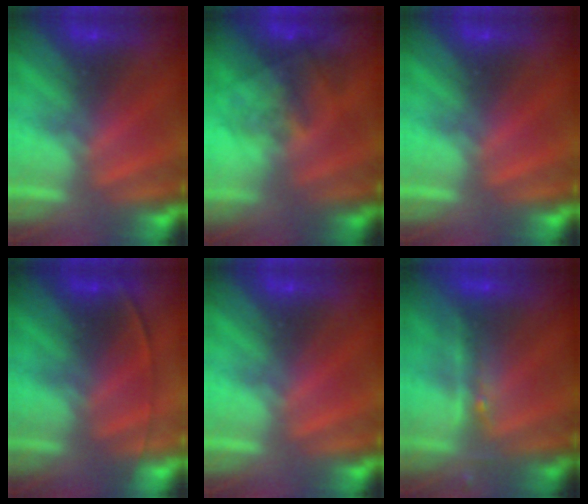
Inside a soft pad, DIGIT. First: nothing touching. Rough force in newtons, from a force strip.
{"total": 7.2}
{"total": 0.0}
{"total": 1.7}
{"total": 0.0}
{"total": 2.4}